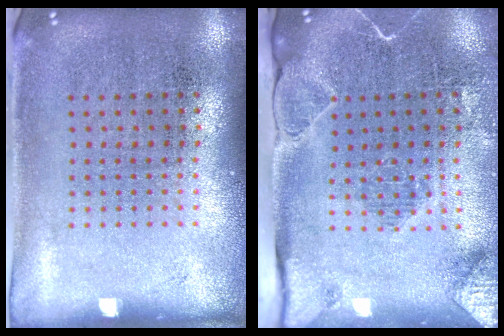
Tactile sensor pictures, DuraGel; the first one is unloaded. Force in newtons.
{"total": 2.1, "press": 2.1, "slide": 0.5}